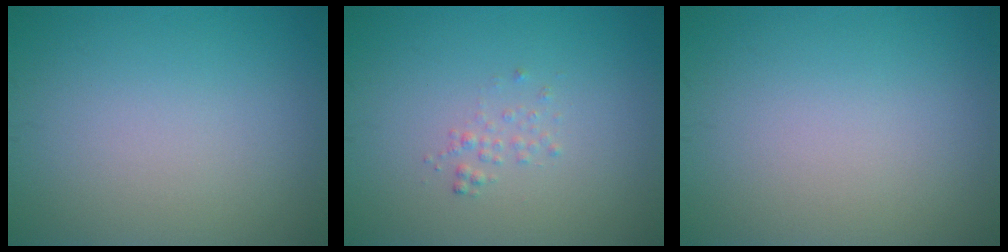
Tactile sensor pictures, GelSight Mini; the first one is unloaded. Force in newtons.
{"total": 0.9, "press": 0.9, "slide": 0.1}
{"total": 0.0}